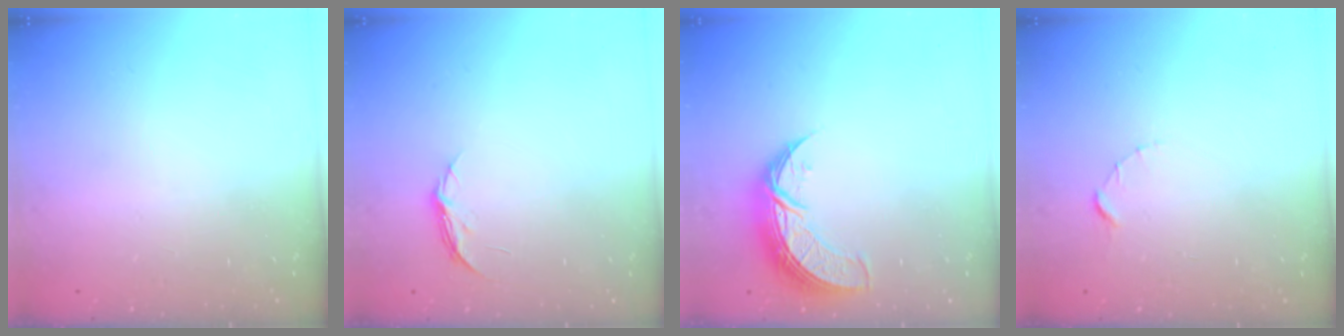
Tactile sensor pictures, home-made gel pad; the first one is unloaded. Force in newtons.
{"total": 4.5, "press": 4.5, "slide": 0.5}
{"total": 10.3, "press": 10.3, "slide": 0.7}
{"total": 1.5, "press": 1.5, "slide": 0.2}